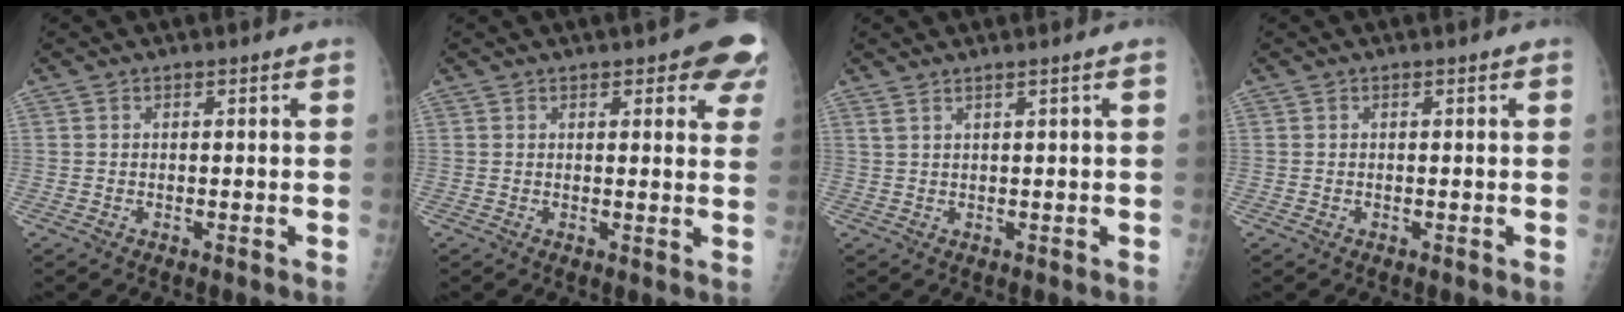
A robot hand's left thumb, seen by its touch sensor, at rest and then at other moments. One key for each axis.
{"total": 8.1, "fx": 4.5, "fy": 2.9, "fz": 6.0, "tx": -0.036, "ty": -0.011, "tz": 0.044}
{"total": 1.7, "fx": 1.1, "fy": -0.5, "fz": 1.2, "tx": -0.031, "ty": -0.008, "tz": 0.027}
{"total": 0.0}